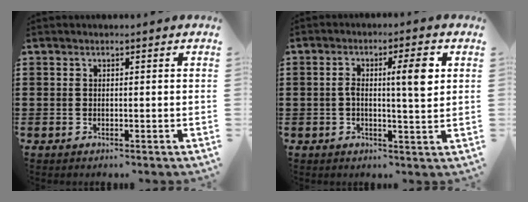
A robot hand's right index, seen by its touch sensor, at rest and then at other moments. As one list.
[{"total": 6.1, "force": [1.2, 1.3, 5.9], "torque": [-0.098, -0.002, 0.012]}]